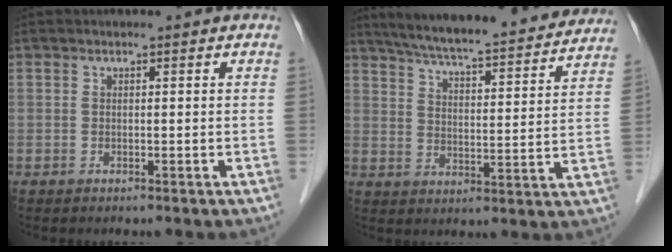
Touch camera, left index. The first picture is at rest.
{"total": 25.4, "force": [22.8, 3.2, 10.7], "torque": [-0.168, -0.015, 0.298]}